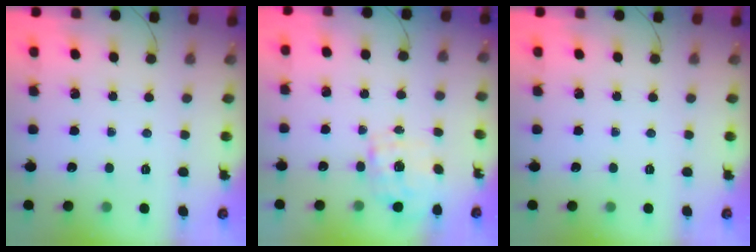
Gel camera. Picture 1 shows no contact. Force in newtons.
{"total": 2.3, "press": 2.3, "slide": 0.3}
{"total": 0.0}